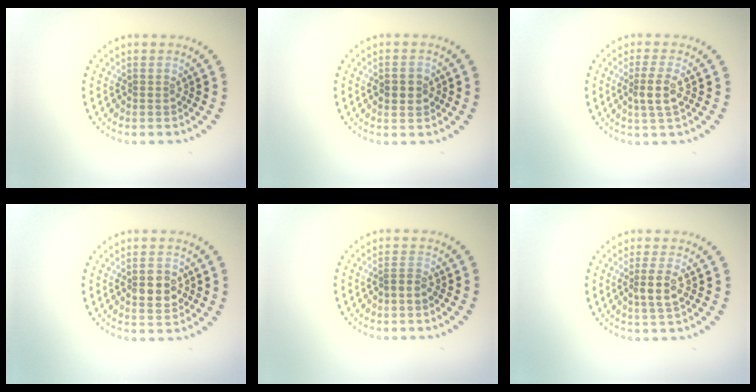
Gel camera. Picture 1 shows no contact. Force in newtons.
{"total": 2.6, "press": 2.5, "slide": 0.1}
{"total": 2.5, "press": 2.1, "slide": 1.3}
{"total": 3.0, "press": 3.0, "slide": 0.1}
{"total": 1.2, "press": 1.0, "slide": 0.7}
{"total": 2.3, "press": 2.0, "slide": 1.1}